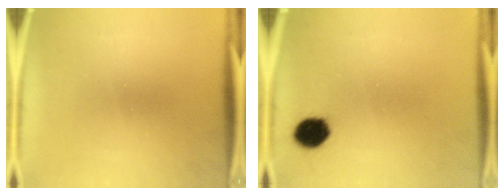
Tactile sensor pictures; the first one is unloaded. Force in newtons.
{"total": 5.8}